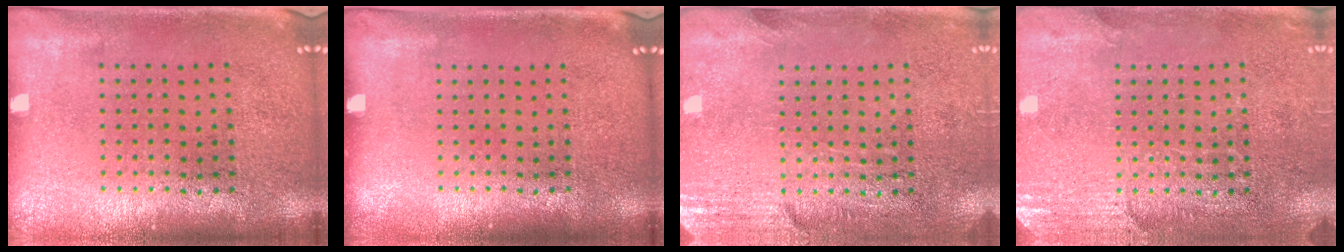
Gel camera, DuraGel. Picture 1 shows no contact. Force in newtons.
{"total": 0.0}
{"total": 2.8, "press": 2.4, "slide": 1.5}
{"total": 2.7, "press": 2.4, "slide": 1.1}